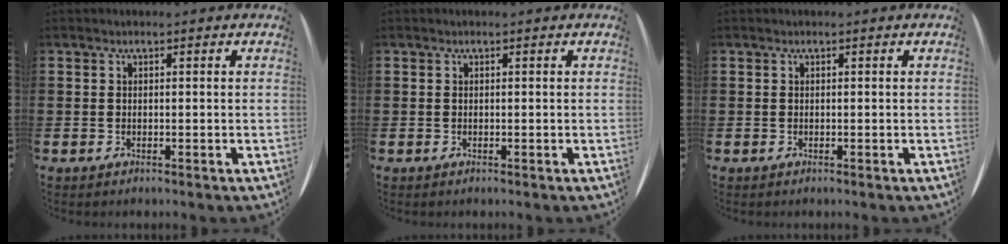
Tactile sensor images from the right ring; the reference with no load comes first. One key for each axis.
{"total": 0.0}
{"total": 0.0}